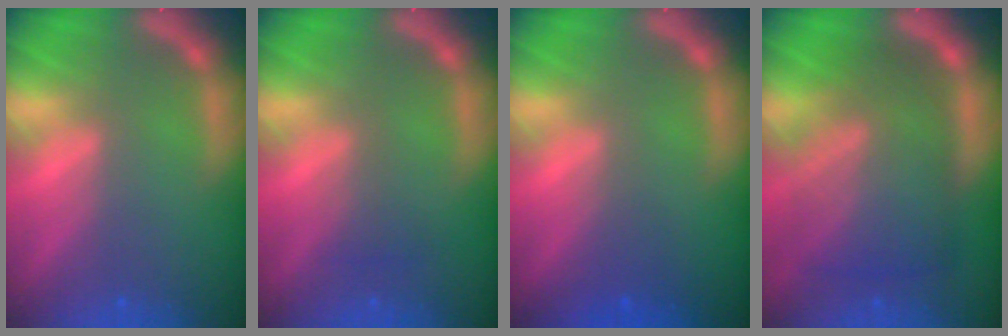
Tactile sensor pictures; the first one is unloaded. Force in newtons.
{"total": 1.5}
{"total": 1.4}
{"total": 9.5}